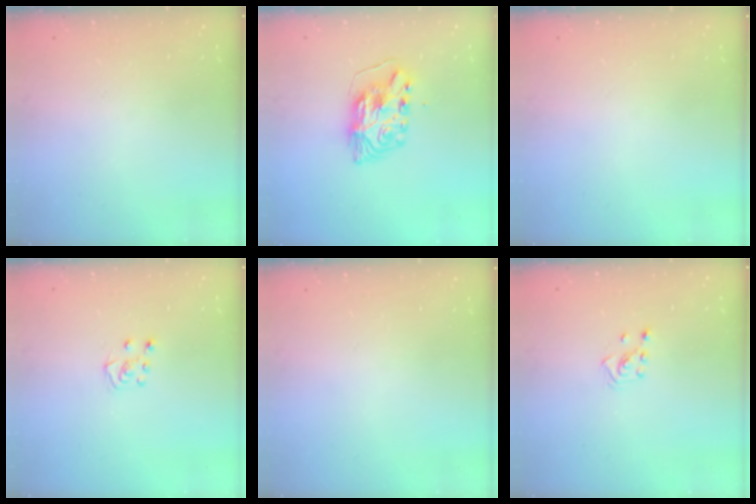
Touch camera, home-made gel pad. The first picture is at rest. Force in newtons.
{"total": 8.1, "press": 8.1, "slide": 0.9}
{"total": 0.0}
{"total": 5.3, "press": 5.3, "slide": 0.6}
{"total": 0.0}
{"total": 2.6, "press": 2.5, "slide": 0.6}